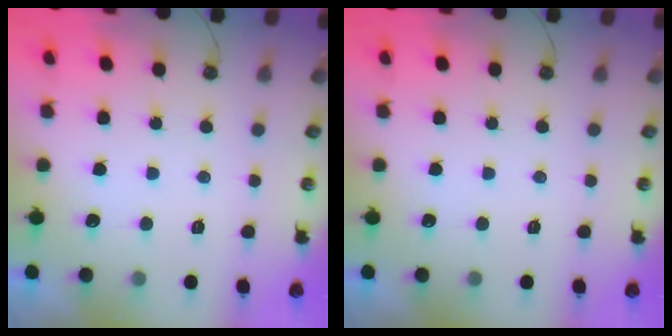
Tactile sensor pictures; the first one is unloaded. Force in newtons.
{"total": 0.0}